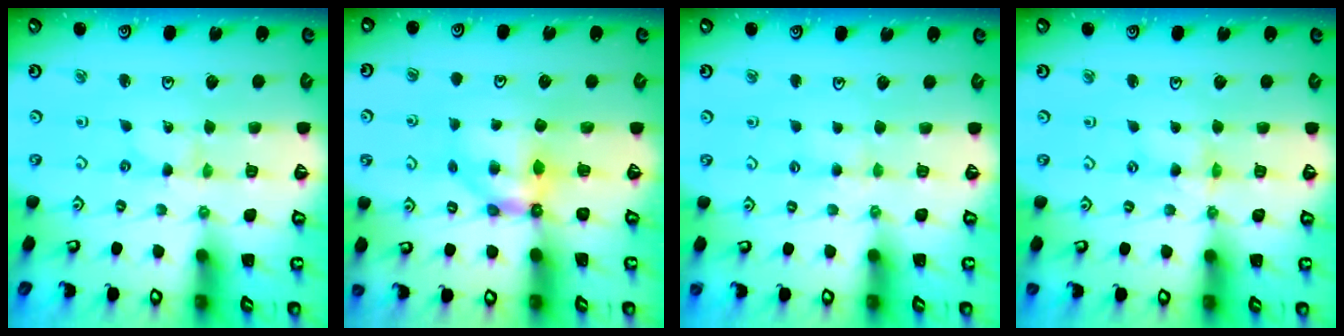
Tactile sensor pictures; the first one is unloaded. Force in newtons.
{"total": 6.4, "press": 6.4, "slide": 0.6}
{"total": 3.5, "press": 3.4, "slide": 0.6}
{"total": 1.7, "press": 1.7, "slide": 0.2}